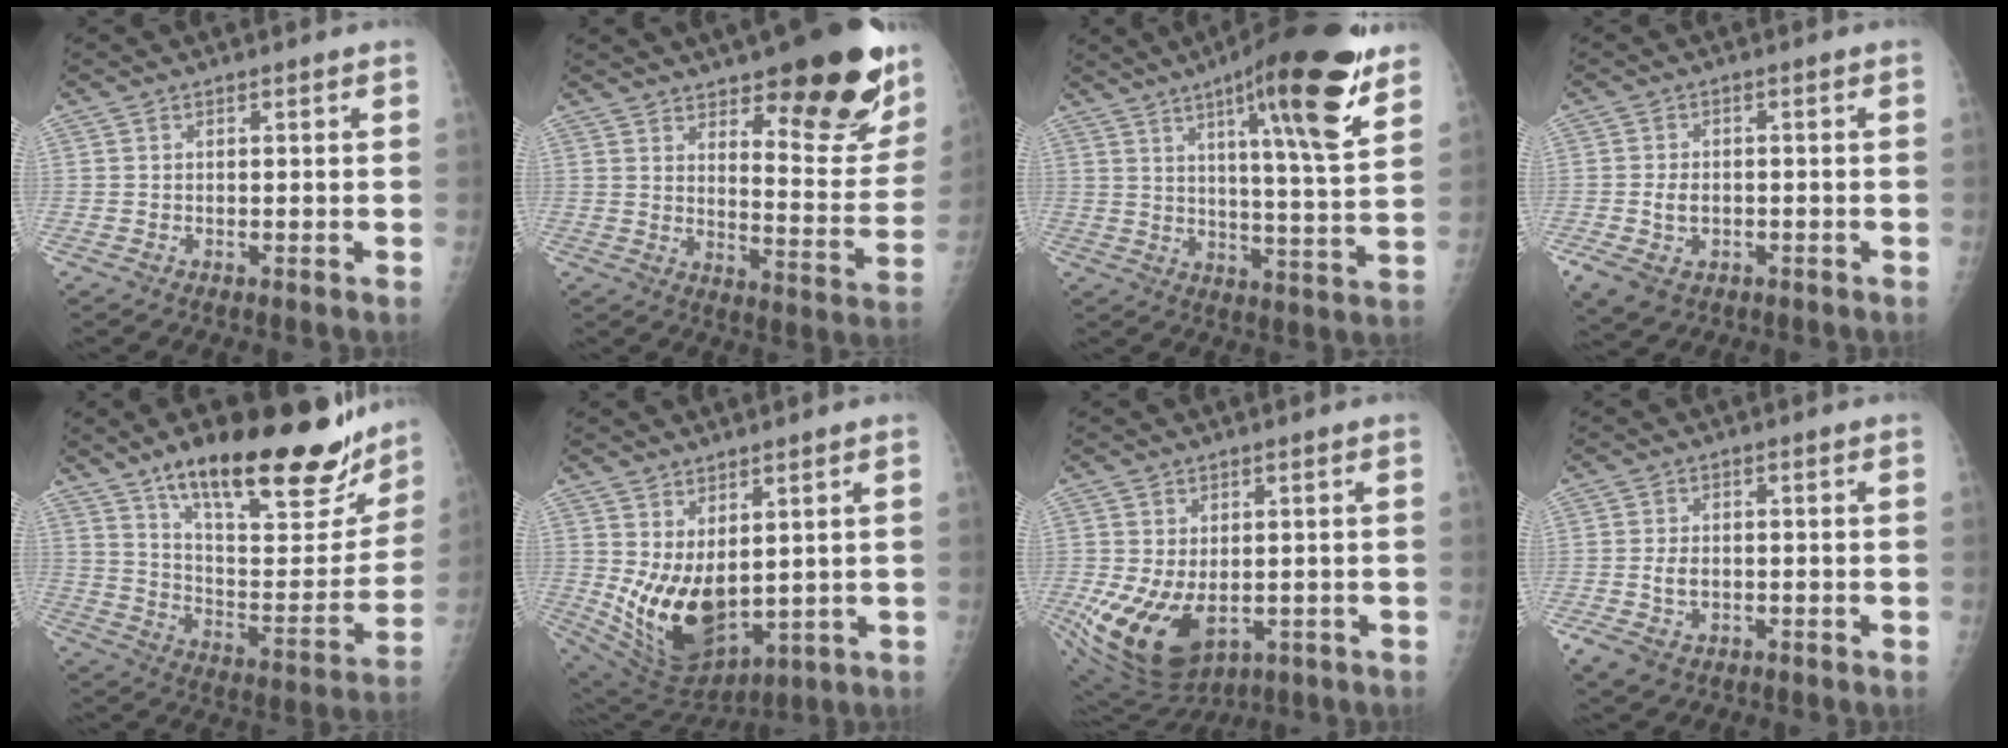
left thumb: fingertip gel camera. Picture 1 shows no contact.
{"total": 22.4, "force": [14.1, 7.2, 15.8], "torque": [-0.160, -0.091, 0.193]}
{"total": 20.7, "force": [12.0, 3.3, 16.6], "torque": [-0.219, -0.054, 0.173]}
{"total": 6.4, "force": [-1.6, 4.5, 4.2], "torque": [-0.080, 0.004, -0.017]}
{"total": 28.6, "force": [19.9, 9.1, 18.5], "torque": [-0.233, -0.076, 0.304]}
{"total": 13.8, "force": [1.7, 8.2, 10.9], "torque": [-0.175, -0.040, 0.063]}
{"total": 15.1, "force": [-3.3, 9.8, 11.0], "torque": [-0.208, -0.014, -0.026]}
{"total": 5.4, "force": [-1.4, 3.8, 3.6], "torque": [-0.073, 0.004, -0.017]}